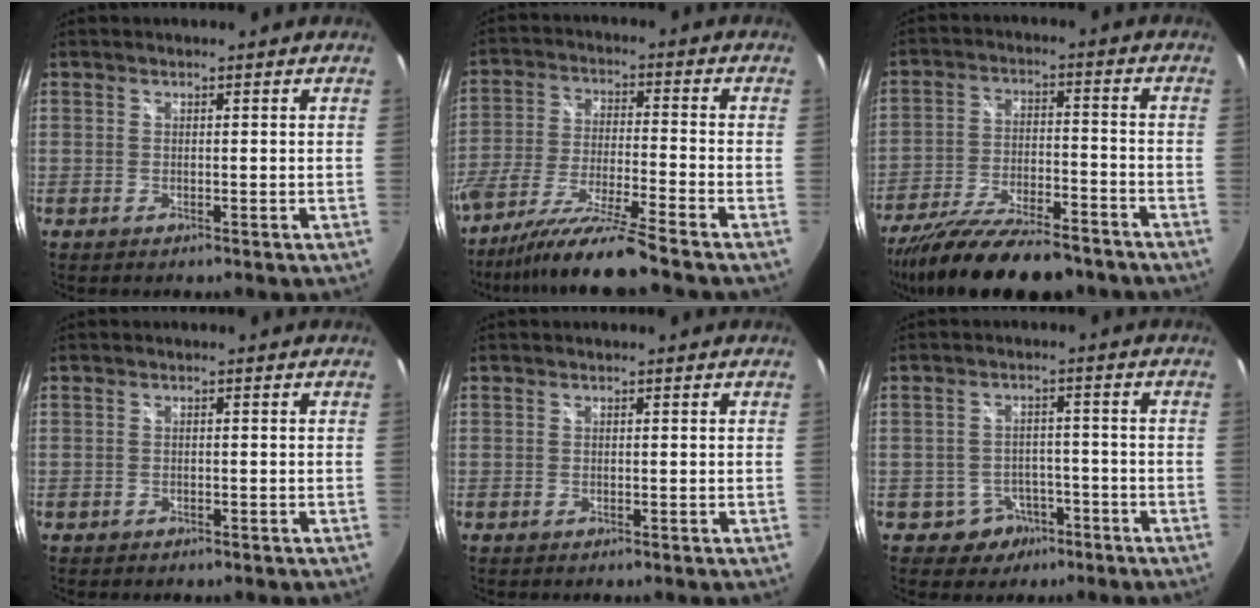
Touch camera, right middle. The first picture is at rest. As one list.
[{"total": 12.8, "force": [-10.9, -1.7, 6.5], "torque": [-0.128, -0.028, -0.195]}, {"total": 19.0, "force": [-15.7, 4.5, 9.8], "torque": [-0.193, -0.043, -0.251]}, {"total": 1.1, "force": [-0.8, 0.7, 0.3], "torque": [-0.010, -0.003, -0.011]}, {"total": 0.0}, {"total": 5.4, "force": [-3.2, 4.4, 0.6], "torque": [-0.023, 0.018, -0.037]}]